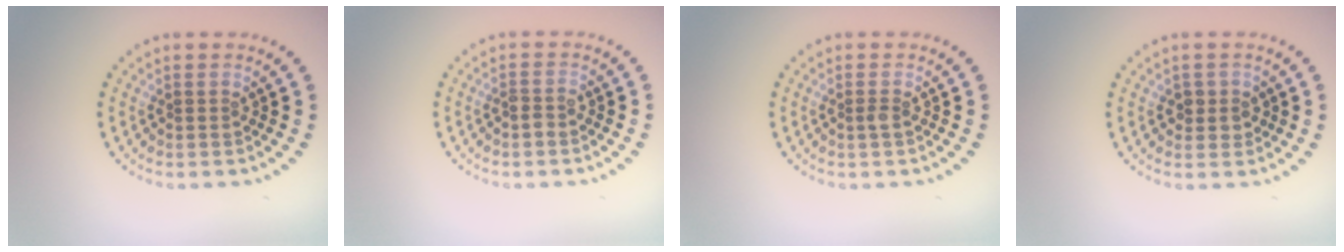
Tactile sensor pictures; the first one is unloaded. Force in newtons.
{"total": 0.9, "press": 0.8, "slide": 0.5}
{"total": 0.7, "press": 0.6, "slide": 0.4}
{"total": 1.8, "press": 1.7, "slide": 0.6}